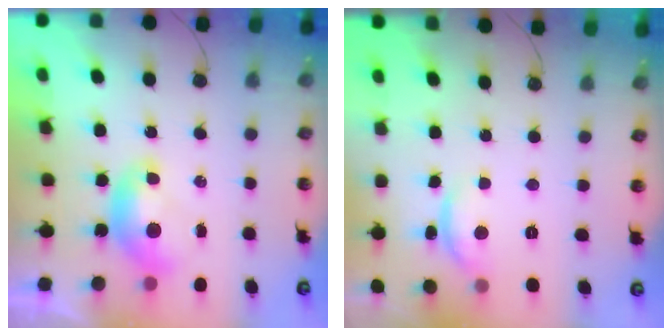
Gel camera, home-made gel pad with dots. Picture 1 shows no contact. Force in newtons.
{"total": 2.6, "press": 2.6, "slide": 0.5}